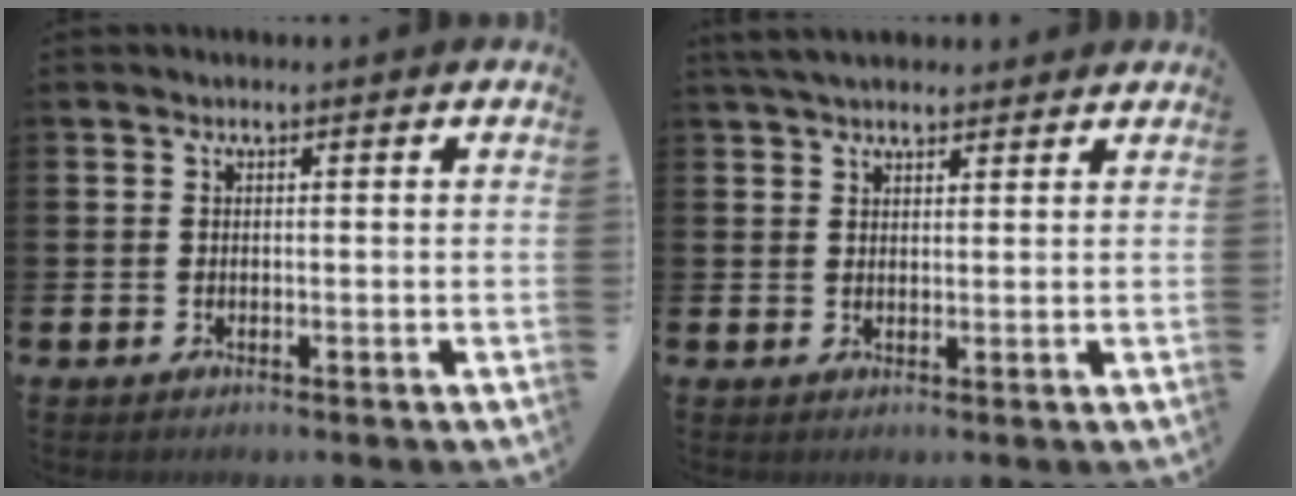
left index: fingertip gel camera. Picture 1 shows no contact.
{"total": 4.0, "force": [3.5, 1.2, 1.3], "torque": [-0.024, -0.007, 0.065]}